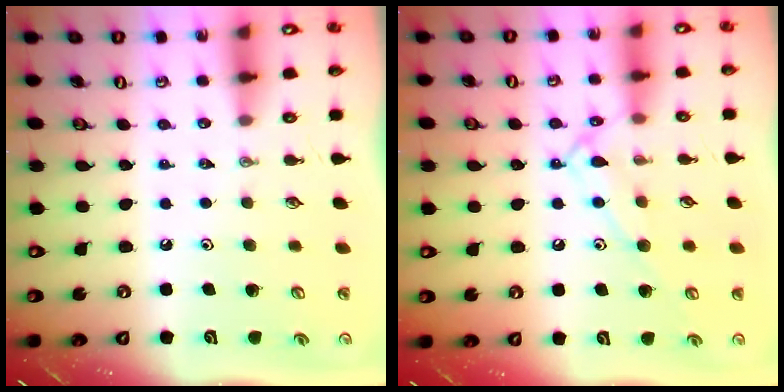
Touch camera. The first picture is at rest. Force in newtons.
{"total": 11.5, "press": 11.5, "slide": 0.8}